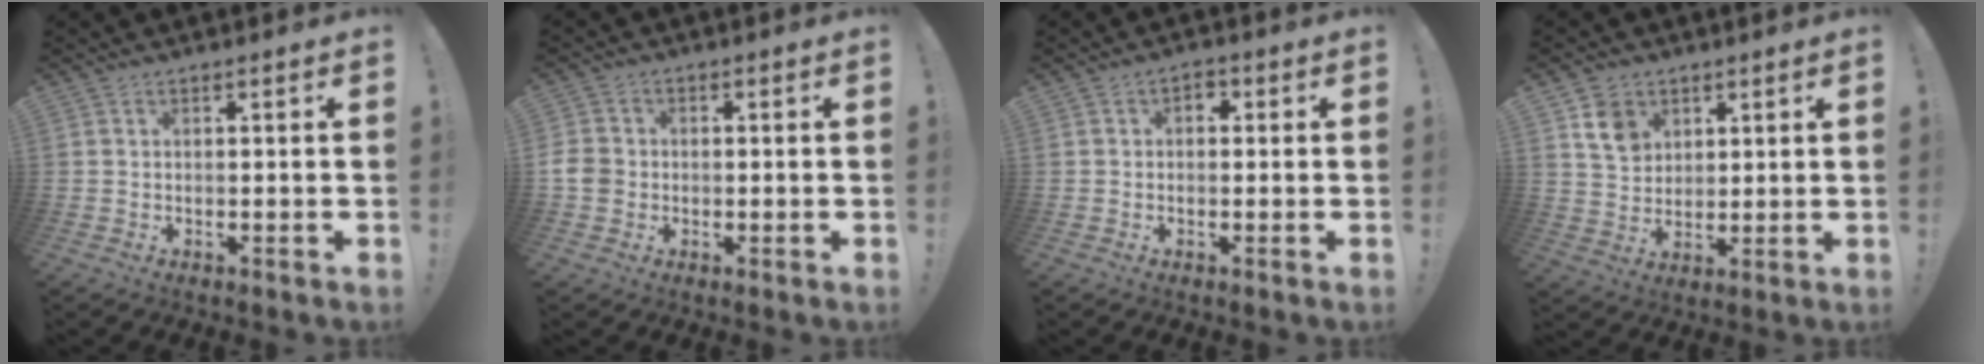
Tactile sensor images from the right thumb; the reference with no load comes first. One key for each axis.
{"total": 5.3, "fx": -1.1, "fy": 4.6, "fz": 2.2, "tx": -0.053, "ty": 0.011, "tz": -0.021}
{"total": 2.2, "fx": -0.4, "fy": 1.7, "fz": 1.3, "tx": -0.018, "ty": 0.006, "tz": -0.010}
{"total": 8.3, "fx": 4.5, "fy": 6.4, "fz": 2.9, "tx": -0.030, "ty": -0.022, "tz": 0.085}